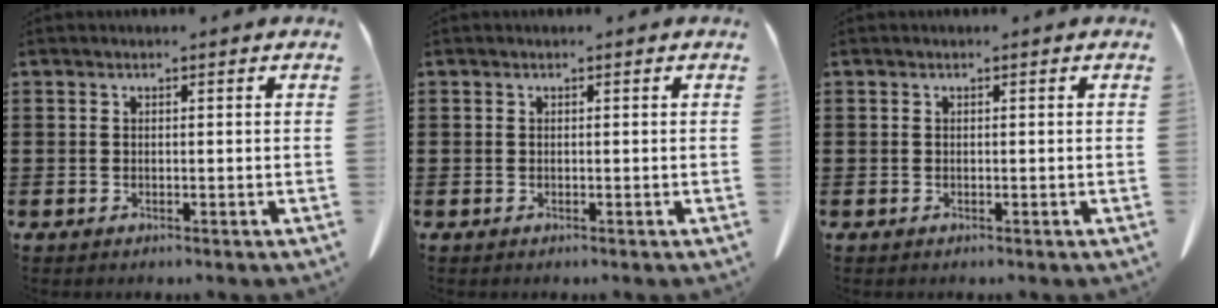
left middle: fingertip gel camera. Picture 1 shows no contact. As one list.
[{"total": 0.0}, {"total": 0.0}]